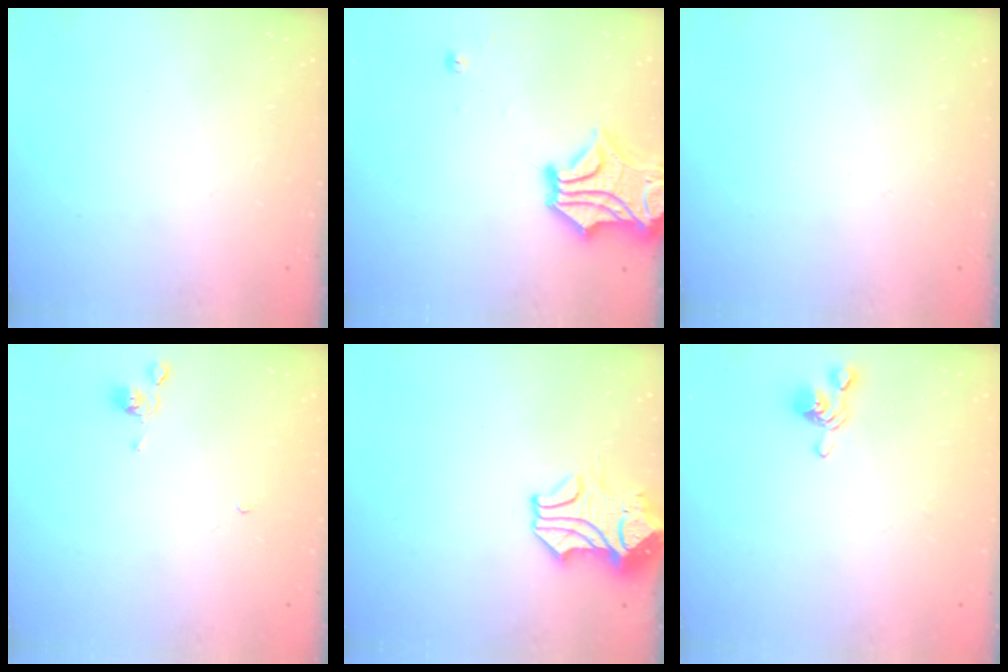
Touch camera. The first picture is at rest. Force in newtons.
{"total": 7.6, "press": 7.2, "slide": 2.3}
{"total": 0.0}
{"total": 0.7, "press": 0.6, "slide": 0.3}
{"total": 2.0, "press": 1.7, "slide": 1.1}
{"total": 1.3, "press": 1.1, "slide": 0.8}